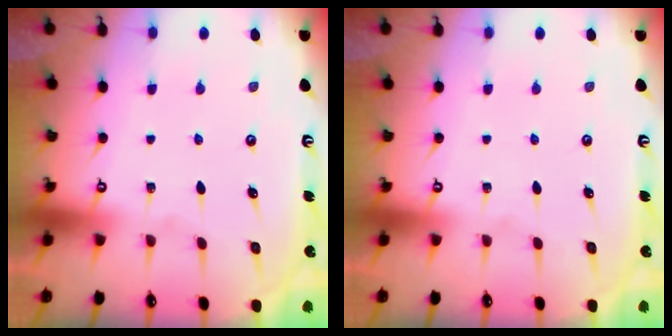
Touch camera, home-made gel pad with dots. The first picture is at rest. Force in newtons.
{"total": 0.0}